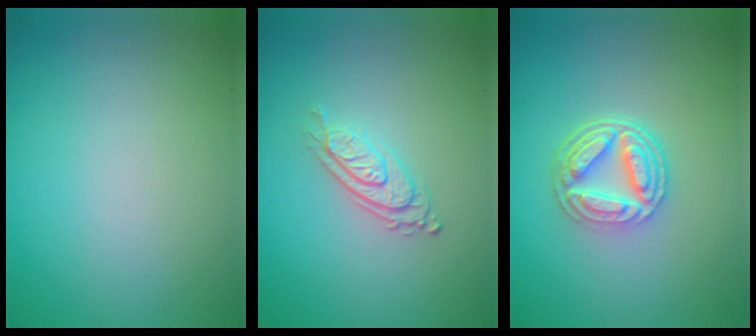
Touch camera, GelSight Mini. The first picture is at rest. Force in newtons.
{"total": 2.8, "press": 2.0, "slide": 1.9}
{"total": 5.1, "press": 3.7, "slide": 3.4}